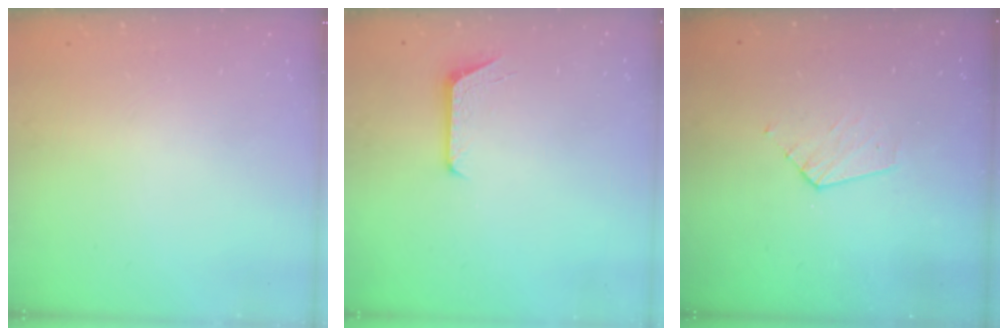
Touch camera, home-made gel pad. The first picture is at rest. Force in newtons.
{"total": 6.0, "press": 6.0, "slide": 0.5}
{"total": 3.6, "press": 3.6, "slide": 0.3}